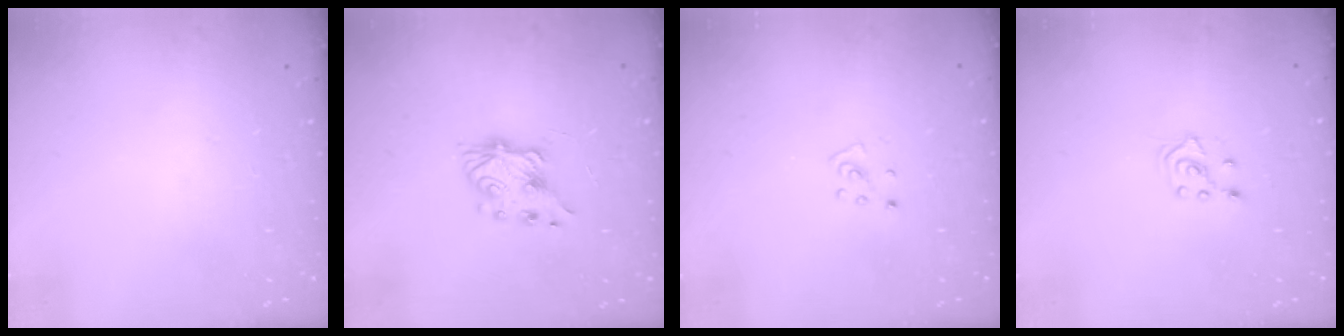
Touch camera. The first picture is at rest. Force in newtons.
{"total": 7.1, "press": 7.1, "slide": 0.5}
{"total": 3.8, "press": 3.8, "slide": 0.4}
{"total": 3.0, "press": 2.9, "slide": 0.7}